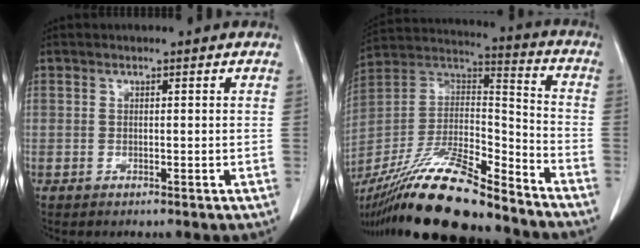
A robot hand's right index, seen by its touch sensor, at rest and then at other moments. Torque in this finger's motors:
{"motor_torque": [1.07, -1.07, 0.35, 0.14]}